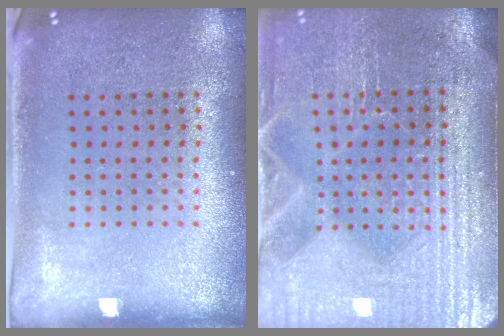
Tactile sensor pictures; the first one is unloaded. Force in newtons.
{"total": 4.0, "press": 3.8, "slide": 1.3}